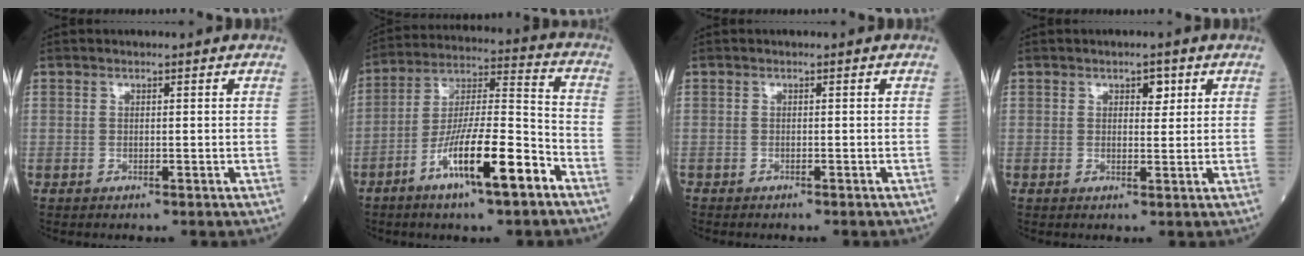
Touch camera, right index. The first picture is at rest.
{"total": 14.4, "force": [-7.4, 1.8, 12.2], "torque": [-0.218, -0.005, -0.132]}
{"total": 0.8, "force": [-0.8, 0.1, 0.2], "torque": [-0.002, 0.000, -0.014]}
{"total": 2.1, "force": [1.1, 1.1, 1.5], "torque": [-0.016, 0.002, 0.014]}